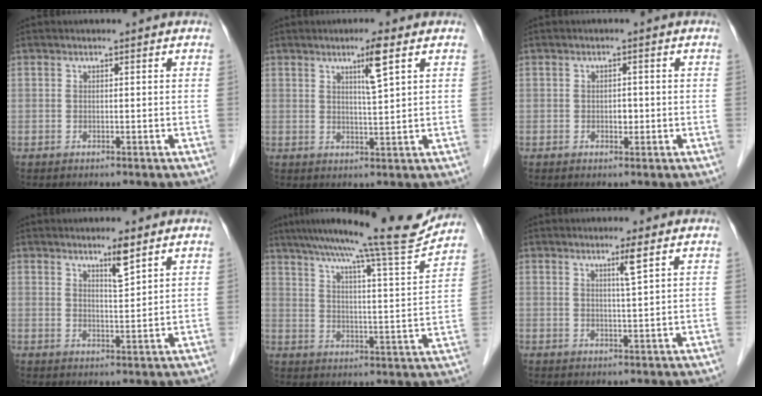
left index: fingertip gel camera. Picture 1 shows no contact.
{"total": 4.2, "force": [2.1, -0.3, 3.7], "torque": [-0.066, -0.005, 0.038]}
{"total": 1.3, "force": [-0.4, 0.9, 0.9], "torque": [-0.014, -0.002, -0.004]}
{"total": 3.2, "force": [2.2, 0.0, 2.3], "torque": [-0.045, -0.006, 0.040]}
{"total": 17.2, "force": [15.2, -0.9, 7.9], "torque": [-0.123, -0.023, 0.212]}
{"total": 2.3, "force": [1.1, -0.6, 1.9], "torque": [-0.036, -0.008, 0.023]}